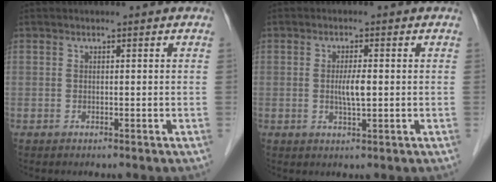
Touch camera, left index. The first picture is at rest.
{"total": 3.0, "force": [-0.2, 0.4, 2.9], "torque": [-0.056, -0.005, -0.001]}